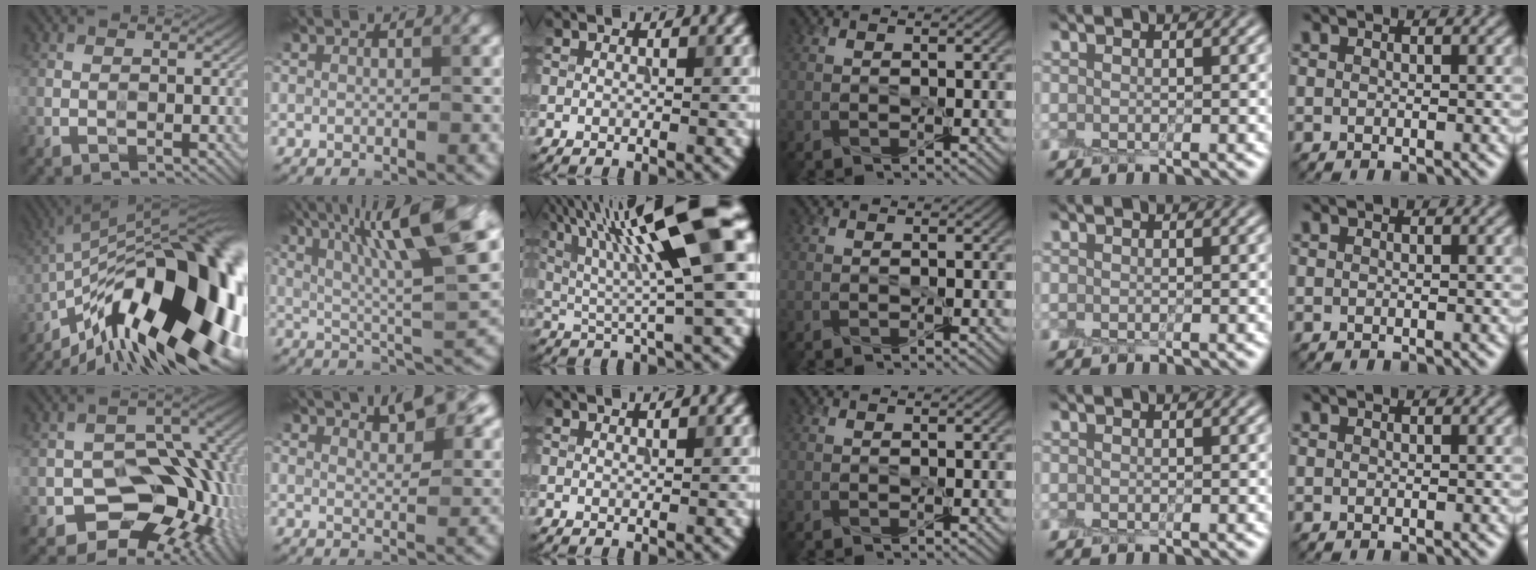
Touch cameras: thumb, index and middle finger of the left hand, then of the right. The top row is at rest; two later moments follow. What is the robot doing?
{"motion": "peel", "object": "aluminum foil"}